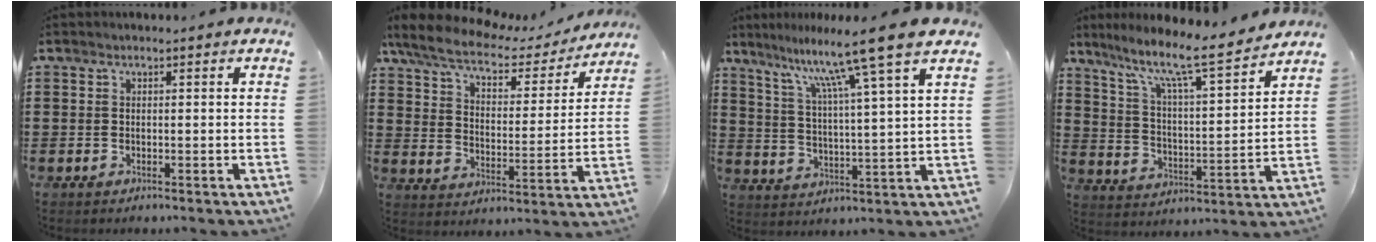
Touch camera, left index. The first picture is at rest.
{"total": 7.1, "force": [5.7, 2.2, 3.7], "torque": [-0.094, -0.025, 0.095]}
{"total": 11.5, "force": [8.6, -1.3, 7.5], "torque": [-0.164, -0.041, 0.133]}
{"total": 10.0, "force": [8.1, 0.8, 5.8], "torque": [-0.127, -0.059, 0.127]}